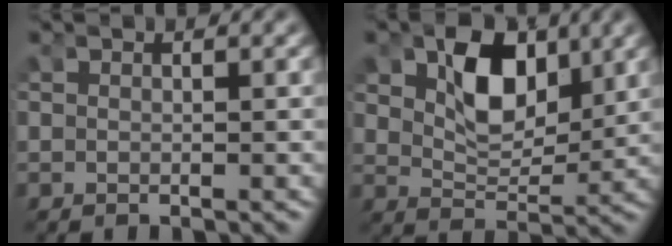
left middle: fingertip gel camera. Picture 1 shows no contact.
{"total": 6.1, "force": [2.2, 4.1, 4.0], "torque": [-0.079, -0.012, 0.038]}